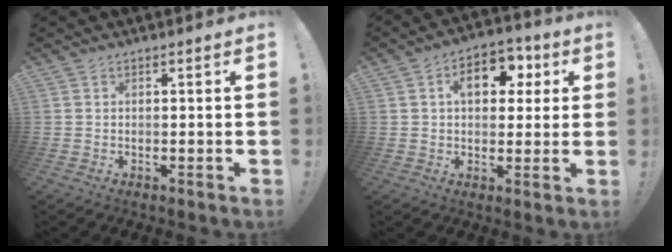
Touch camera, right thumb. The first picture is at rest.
{"total": 11.3, "force": [3.2, 7.4, 8.0], "torque": [-0.104, 0.004, 0.053]}